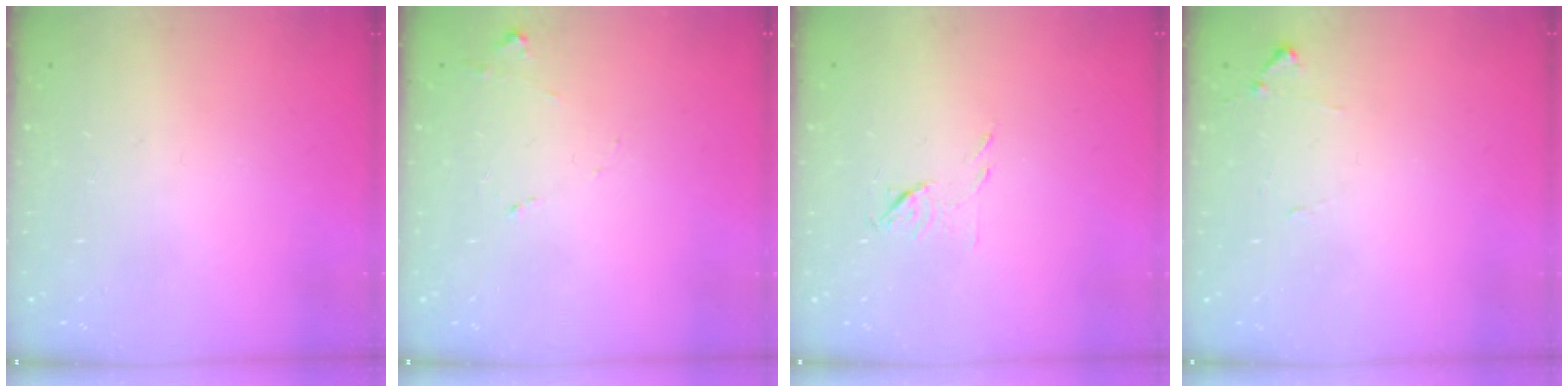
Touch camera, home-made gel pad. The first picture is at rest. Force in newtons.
{"total": 7.6, "press": 7.6, "slide": 0.6}
{"total": 4.8, "press": 4.7, "slide": 1.0}
{"total": 5.8, "press": 5.7, "slide": 0.4}